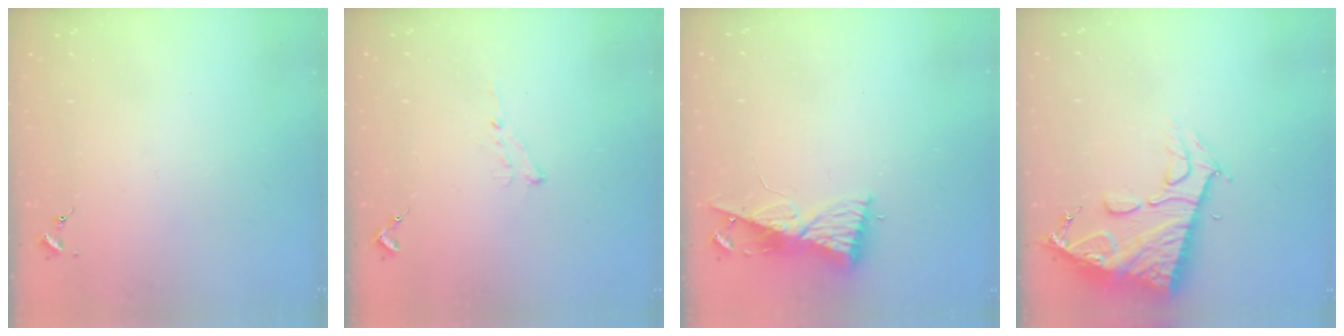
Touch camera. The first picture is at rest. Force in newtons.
{"total": 7.0, "press": 6.9, "slide": 0.8}
{"total": 8.5, "press": 8.5, "slide": 0.8}
{"total": 13.8, "press": 13.7, "slide": 1.3}